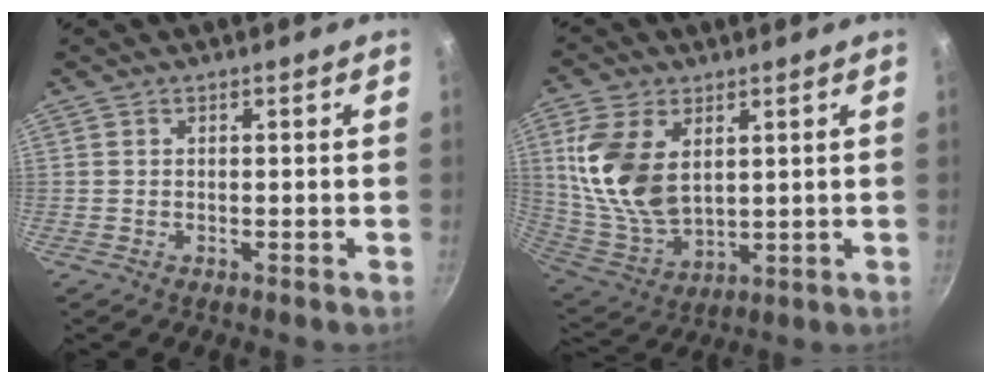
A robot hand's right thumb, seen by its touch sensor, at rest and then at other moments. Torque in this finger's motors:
{"motor_torque": [0.08, 1.40, 1.56, 0.43, 0.57]}